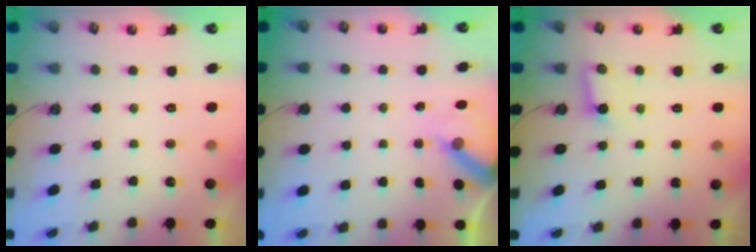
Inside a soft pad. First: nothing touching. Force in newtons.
{"total": 6.4, "press": 6.3, "slide": 0.7}
{"total": 3.0, "press": 3.0, "slide": 0.2}